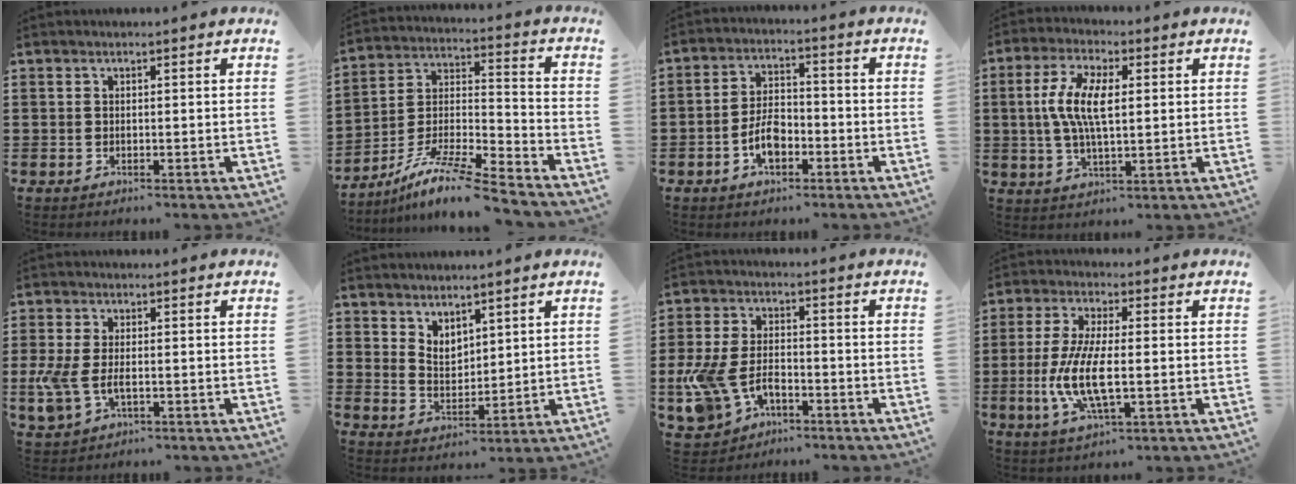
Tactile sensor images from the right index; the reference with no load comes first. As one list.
[{"total": 10.5, "force": [-8.9, 0.7, 5.5], "torque": [-0.106, 0.007, -0.180]}, {"total": 5.4, "force": [-2.3, 2.9, 4.0], "torque": [-0.085, 0.005, -0.045]}, {"total": 8.1, "force": [0.6, 3.2, 7.4], "torque": [-0.161, 0.006, 0.004]}, {"total": 4.4, "force": [-0.9, 2.3, 3.6], "torque": [-0.098, -0.008, -0.023]}, {"total": 3.7, "force": [3.1, 2.0, 0.4], "torque": [-0.021, 0.000, 0.060]}, {"total": 7.8, "force": [-3.6, 4.6, 5.2], "torque": [-0.137, 0.004, -0.072]}, {"total": 8.5, "force": [-1.9, 2.7, 7.8], "torque": [-0.178, -0.014, -0.042]}]